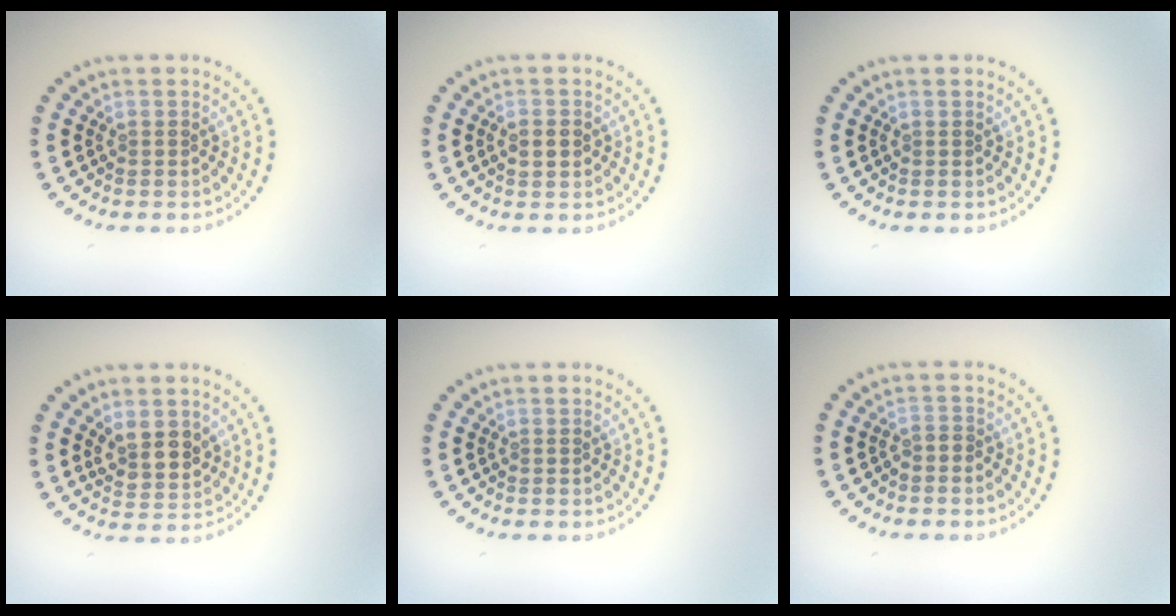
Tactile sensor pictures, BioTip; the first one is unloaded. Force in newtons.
{"total": 2.2, "press": 2.2, "slide": 0.1}
{"total": 0.0}
{"total": 2.8, "press": 2.5, "slide": 1.1}
{"total": 0.0}
{"total": 0.6, "press": 0.4, "slide": 0.4}